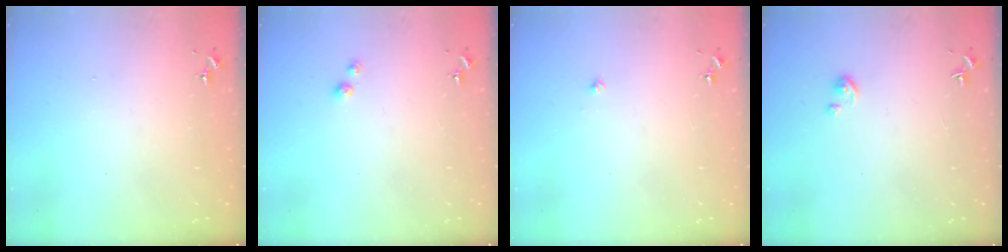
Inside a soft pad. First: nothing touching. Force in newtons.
{"total": 3.0, "press": 3.0, "slide": 0.5}
{"total": 1.4, "press": 1.4, "slide": 0.2}
{"total": 2.6, "press": 2.6, "slide": 0.3}